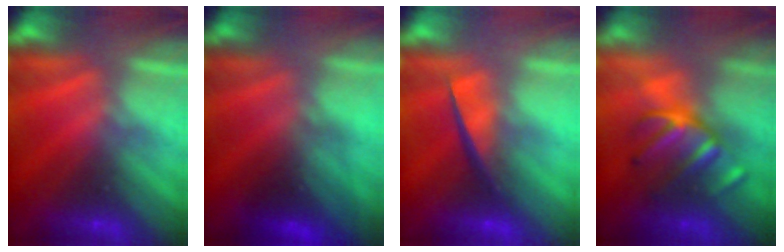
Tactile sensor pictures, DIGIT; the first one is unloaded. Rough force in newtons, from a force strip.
{"total": 2.2}
{"total": 4.4}
{"total": 2.8}